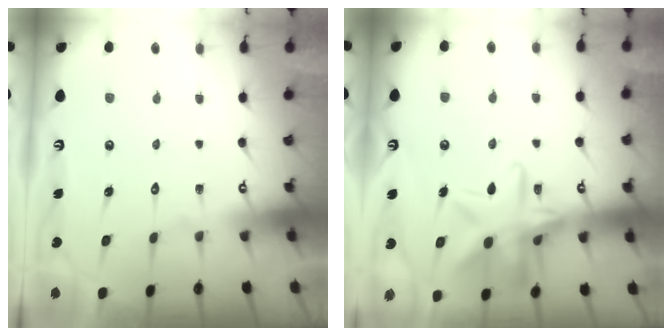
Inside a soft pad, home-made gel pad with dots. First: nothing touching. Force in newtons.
{"total": 17.4, "press": 17.3, "slide": 1.2}